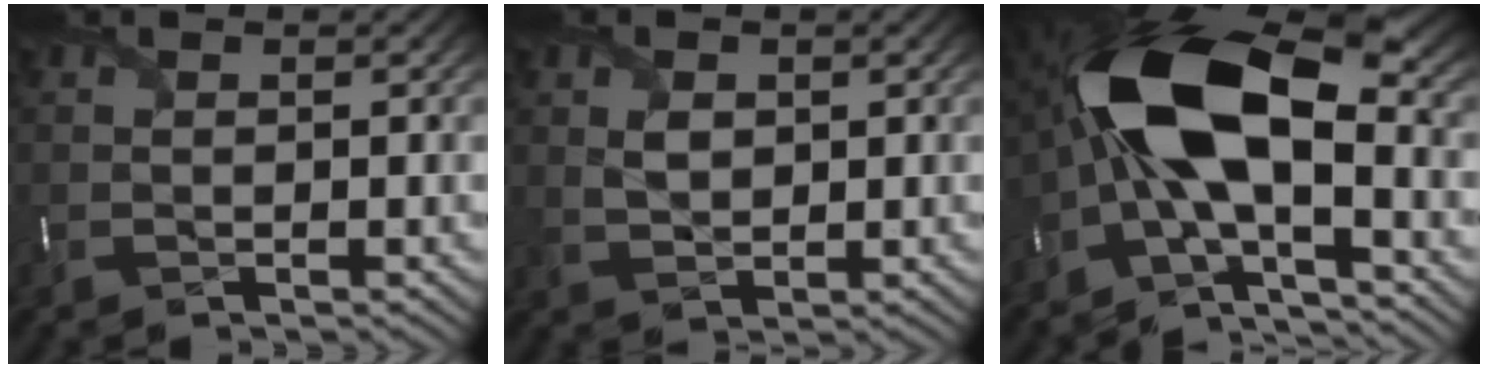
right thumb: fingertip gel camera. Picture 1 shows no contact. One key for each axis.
{"total": 2.6, "fx": 0.8, "fy": 1.8, "fz": 1.7, "tx": -0.041, "ty": -0.004, "tz": 0.018}
{"total": 16.8, "fx": -1.3, "fy": 7.5, "fz": 14.9, "tx": -0.286, "ty": 0.015, "tz": -0.043}